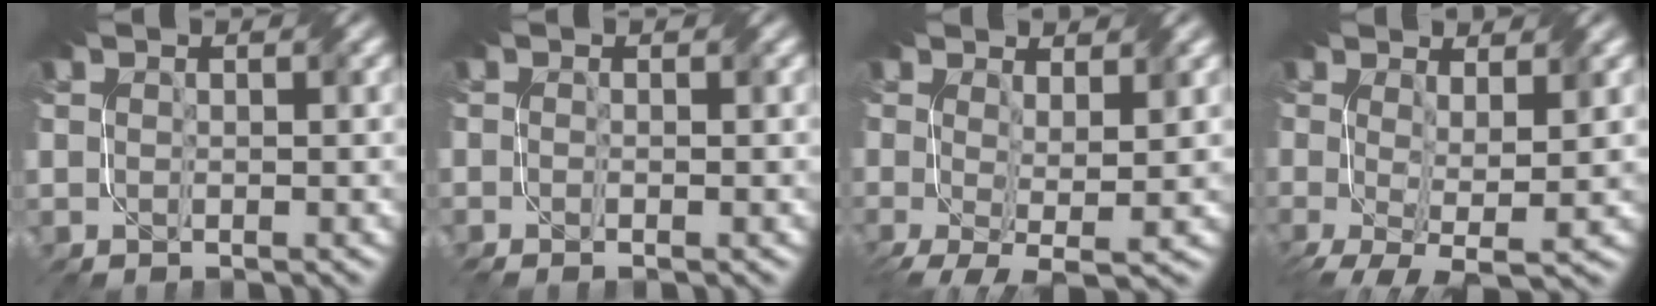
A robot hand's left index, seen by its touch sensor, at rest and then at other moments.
{"total": 1.3, "force": [-0.6, 0.3, 1.1], "torque": [-0.018, -0.010, -0.011]}
{"total": 4.9, "force": [0.0, 1.7, 4.6], "torque": [-0.086, -0.012, 0.000]}
{"total": 5.5, "force": [-0.3, 2.0, 5.1], "torque": [-0.100, -0.014, -0.002]}